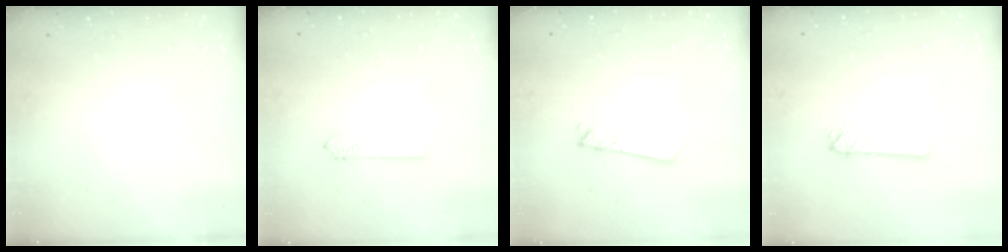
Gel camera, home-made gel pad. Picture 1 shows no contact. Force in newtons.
{"total": 2.1, "press": 2.1, "slide": 0.2}
{"total": 2.2, "press": 2.2, "slide": 0.2}
{"total": 3.2, "press": 3.2, "slide": 0.2}